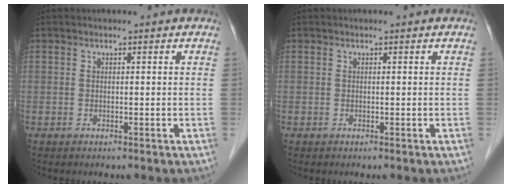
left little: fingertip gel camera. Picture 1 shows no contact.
{"total": 0.0}